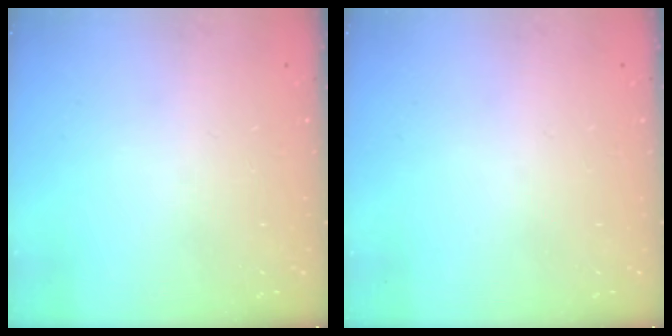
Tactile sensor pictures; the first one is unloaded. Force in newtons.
{"total": 0.0}